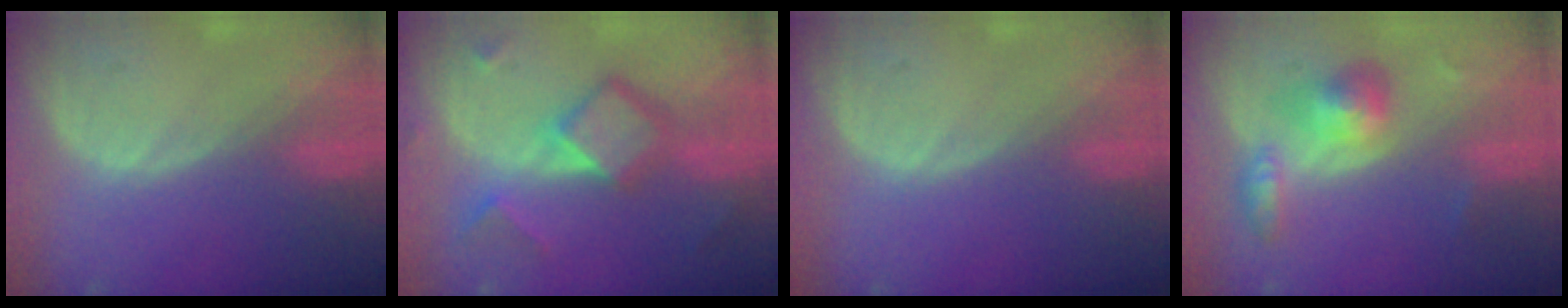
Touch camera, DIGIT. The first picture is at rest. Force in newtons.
{"total": 7.4, "press": 7.4, "slide": 0.5}
{"total": 0.0}
{"total": 5.8, "press": 5.6, "slide": 1.3}